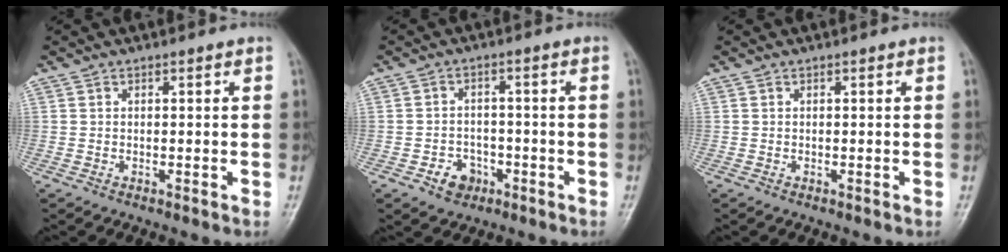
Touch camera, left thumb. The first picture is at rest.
{"total": 5.0, "force": [-2.5, 4.0, 1.8], "torque": [-0.002, 0.021, -0.035]}
{"total": 0.0}